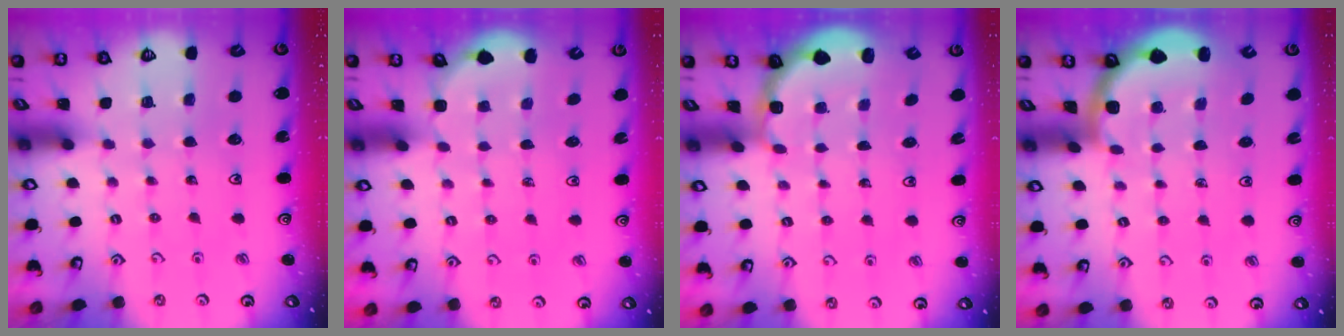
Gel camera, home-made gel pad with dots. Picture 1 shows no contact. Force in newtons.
{"total": 2.2, "press": 1.7, "slide": 1.3}
{"total": 1.9, "press": 1.6, "slide": 1.0}
{"total": 1.6, "press": 1.6, "slide": 0.1}